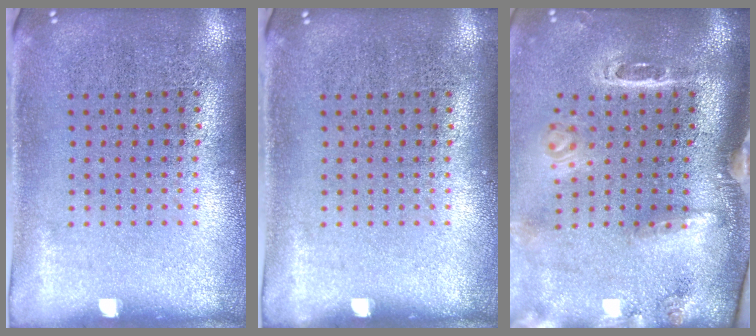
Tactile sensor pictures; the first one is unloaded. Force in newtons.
{"total": 0.0}
{"total": 3.2, "press": 2.2, "slide": 2.3}